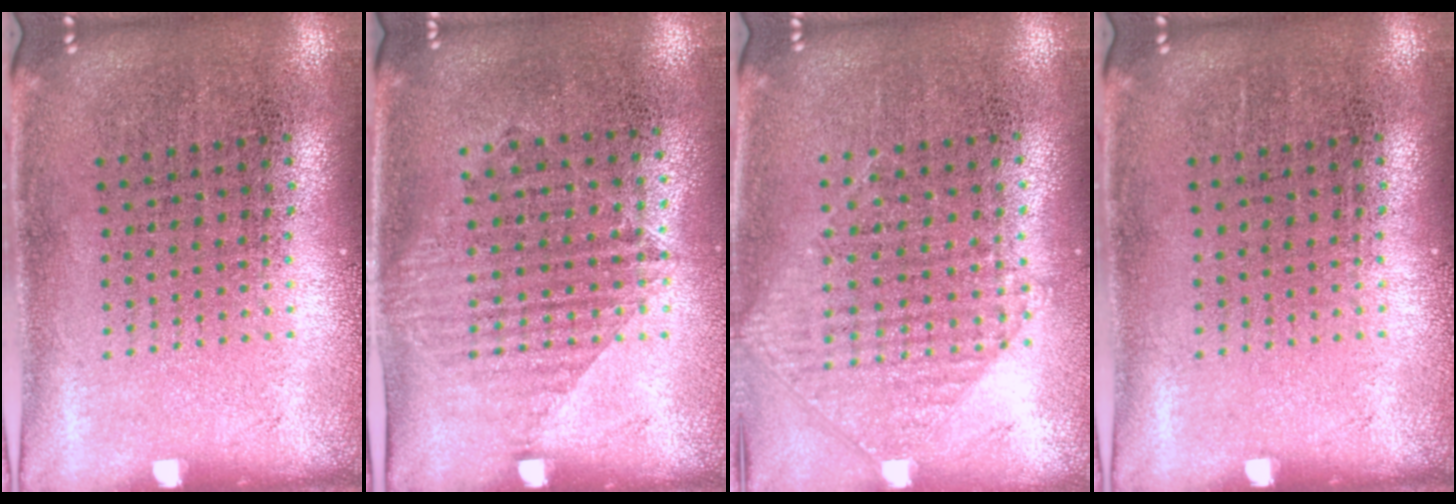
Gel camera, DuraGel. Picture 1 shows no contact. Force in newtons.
{"total": 1.1, "press": 1.0, "slide": 0.5}
{"total": 0.9, "press": 0.9, "slide": 0.3}
{"total": 0.0}